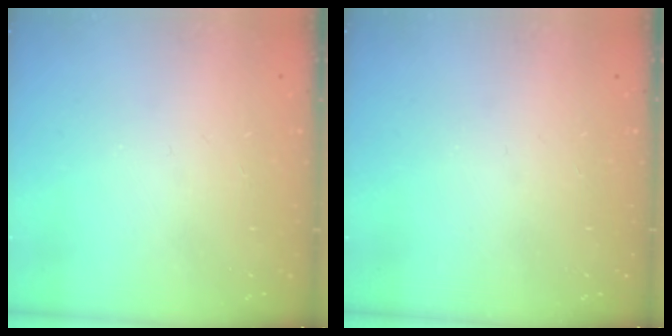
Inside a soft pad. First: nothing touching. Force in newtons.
{"total": 0.0}